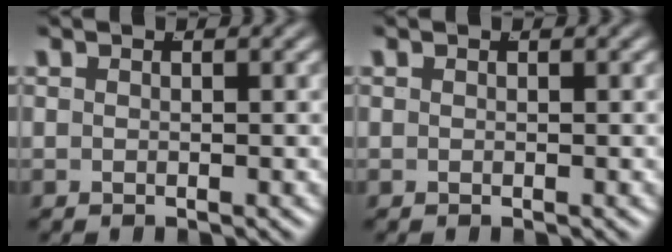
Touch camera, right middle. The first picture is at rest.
{"total": 0.0}